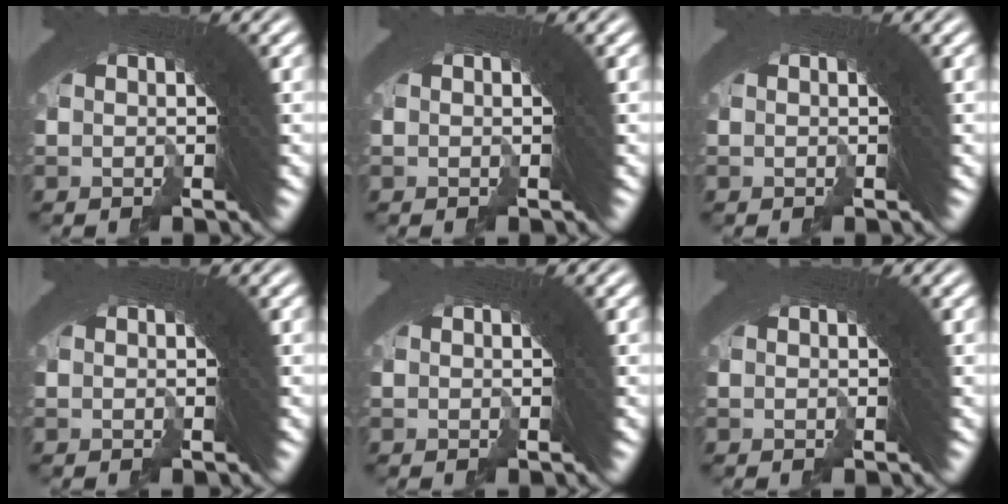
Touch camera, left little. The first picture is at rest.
{"total": 0.0}
{"total": 0.0}
{"total": 0.0}
{"total": 0.0}
{"total": 0.0}